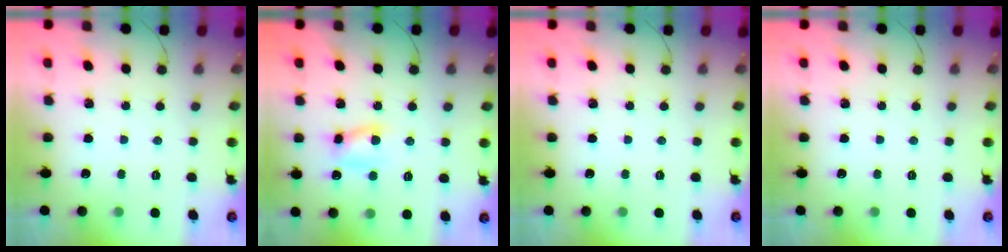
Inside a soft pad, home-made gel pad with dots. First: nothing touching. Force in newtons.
{"total": 6.5, "press": 6.5, "slide": 0.2}
{"total": 0.0}
{"total": 0.0}